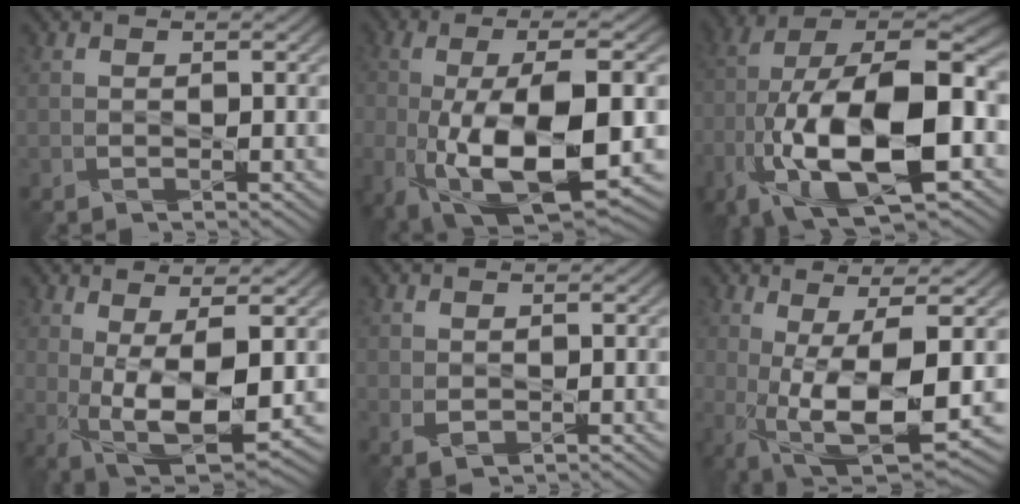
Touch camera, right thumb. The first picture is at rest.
{"total": 14.9, "force": [-3.1, 5.8, 13.4], "torque": [-0.255, -0.024, -0.041]}
{"total": 19.4, "force": [-5.8, 8.7, 16.4], "torque": [-0.310, -0.008, -0.102]}
{"total": 10.0, "force": [0.4, 3.7, 9.3], "torque": [-0.182, -0.011, 0.012]}
{"total": 1.3, "force": [0.3, 0.9, 1.0], "torque": [-0.026, -0.005, 0.011]}
{"total": 11.6, "force": [-0.9, 3.3, 11.1], "torque": [-0.206, -0.002, -0.001]}